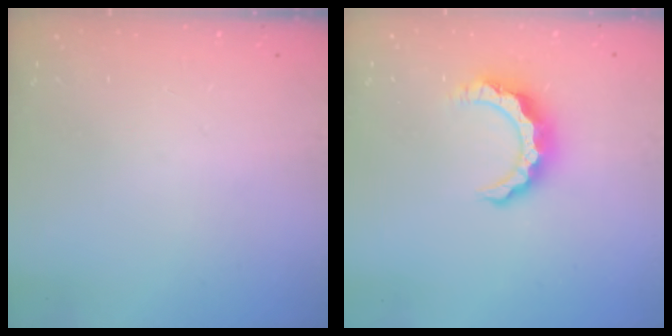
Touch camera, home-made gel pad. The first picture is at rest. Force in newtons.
{"total": 8.1, "press": 8.1, "slide": 0.7}